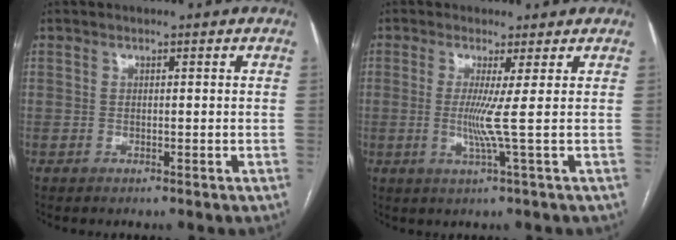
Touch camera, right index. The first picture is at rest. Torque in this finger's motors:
{"motor_torque": [0.02, -0.04, 0.09, 0.05]}